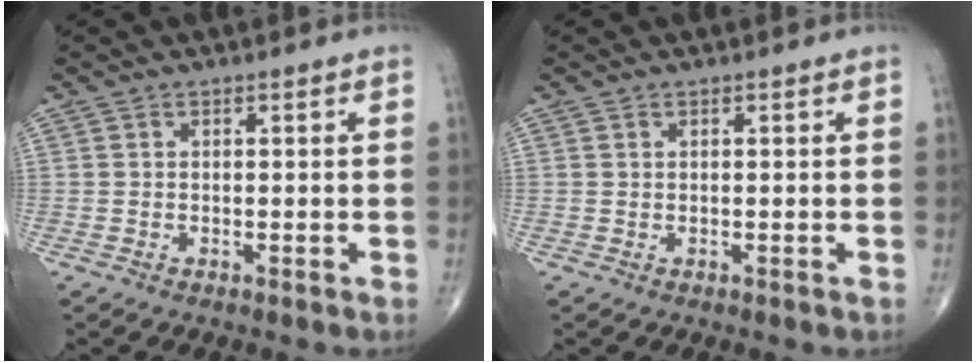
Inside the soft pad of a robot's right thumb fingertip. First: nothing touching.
{"total": 0.0}